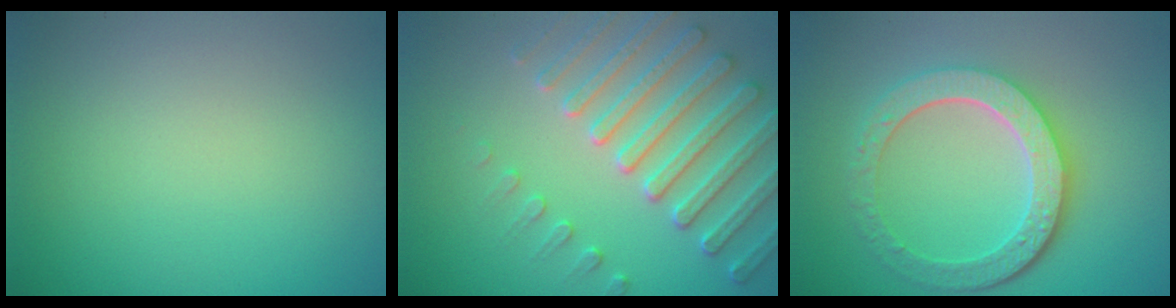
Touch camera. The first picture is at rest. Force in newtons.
{"total": 5.2, "press": 5.0, "slide": 1.4}
{"total": 5.8, "press": 4.4, "slide": 3.8}